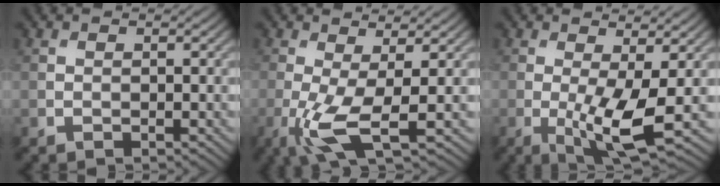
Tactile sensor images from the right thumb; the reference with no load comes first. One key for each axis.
{"total": 6.0, "fx": -1.2, "fy": 1.3, "fz": 5.7, "tx": -0.130, "ty": -0.008, "tz": -0.028}
{"total": 6.6, "fx": -0.9, "fy": 1.4, "fz": 6.4, "tx": -0.122, "ty": -0.009, "tz": -0.016}